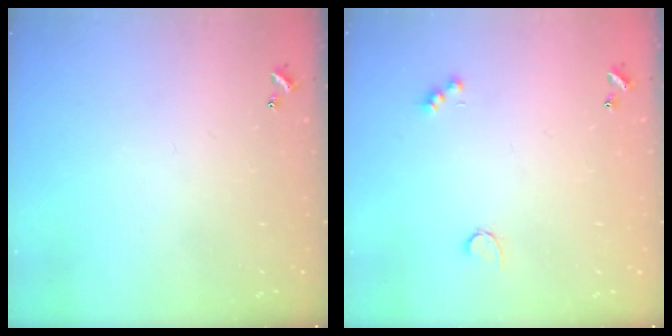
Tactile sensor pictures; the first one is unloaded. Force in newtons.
{"total": 2.6, "press": 2.5, "slide": 0.5}